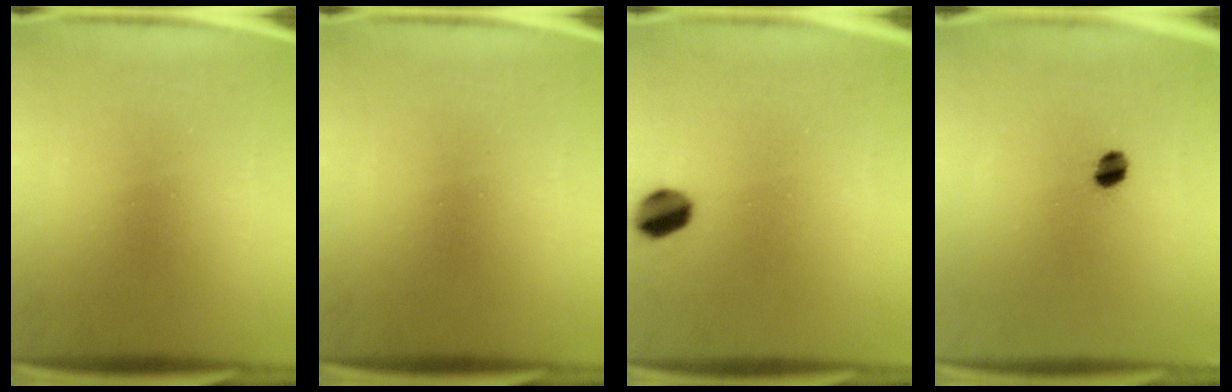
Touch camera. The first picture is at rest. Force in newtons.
{"total": 0.0}
{"total": 5.6}
{"total": 3.2}